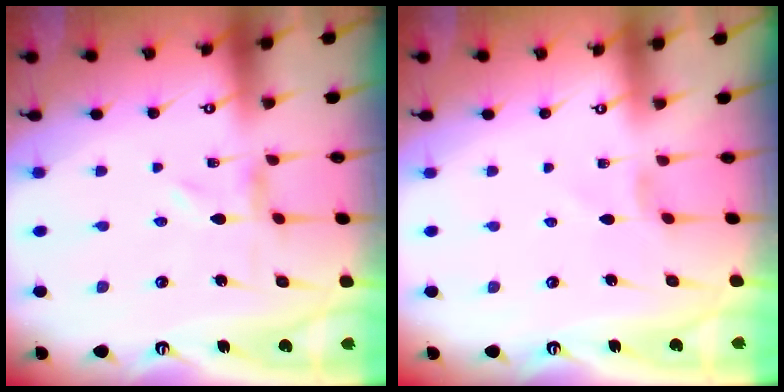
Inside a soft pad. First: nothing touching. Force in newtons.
{"total": 1.2, "press": 1.2, "slide": 0.3}